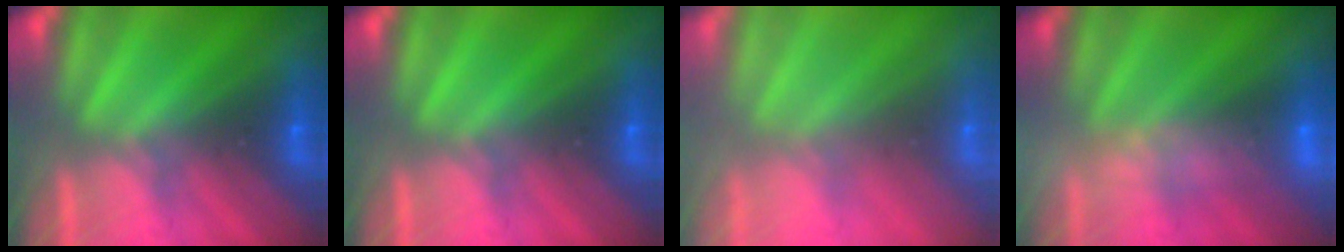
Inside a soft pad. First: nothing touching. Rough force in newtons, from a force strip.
{"total": 0.0}
{"total": 8.7}
{"total": 2.4}